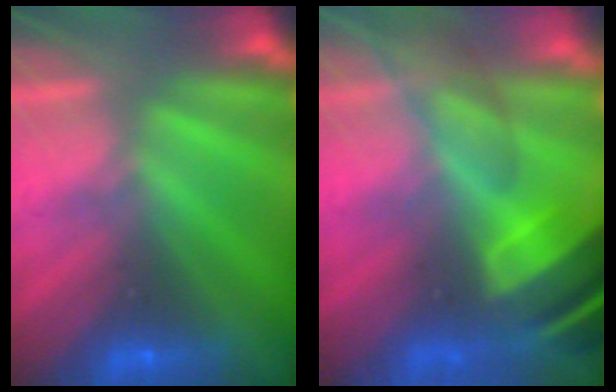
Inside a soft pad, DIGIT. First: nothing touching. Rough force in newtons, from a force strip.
{"total": 7.2}